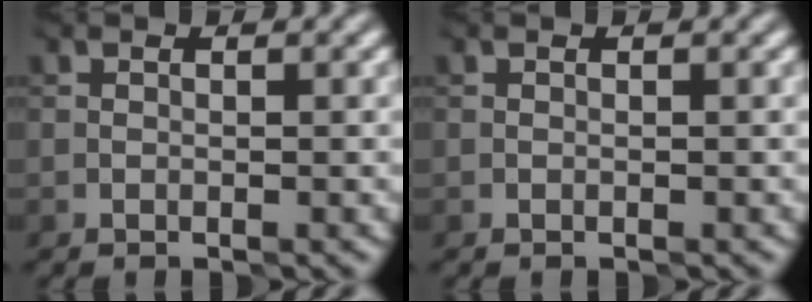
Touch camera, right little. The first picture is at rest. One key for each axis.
{"total": 0.0}